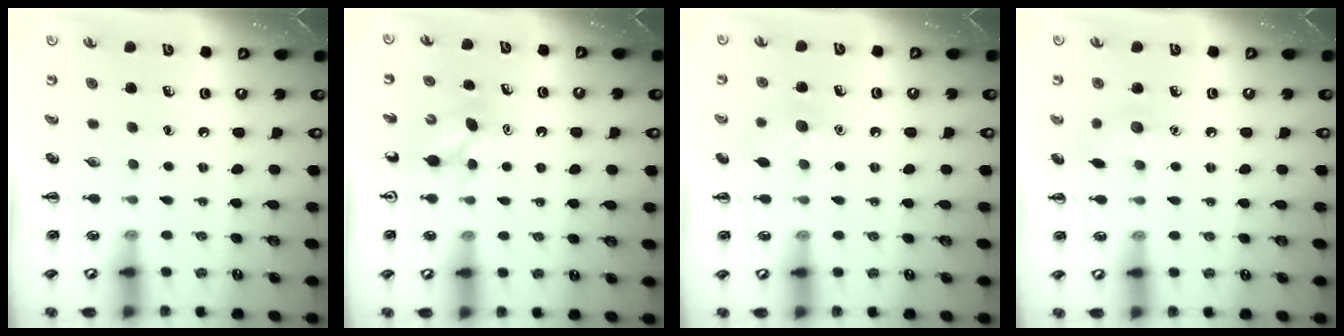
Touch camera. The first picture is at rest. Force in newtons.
{"total": 2.9, "press": 2.7, "slide": 1.1}
{"total": 6.7, "press": 6.6, "slide": 1.4}
{"total": 6.6, "press": 6.4, "slide": 1.6}